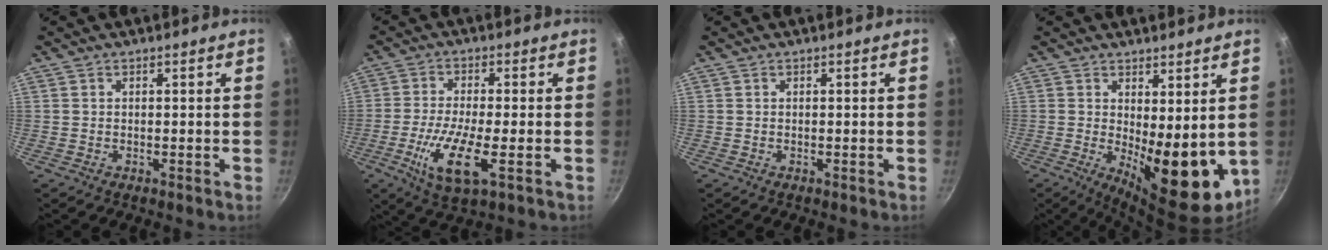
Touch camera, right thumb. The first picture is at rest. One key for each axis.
{"total": 10.6, "fx": -3.0, "fy": 3.0, "fz": 9.7, "tx": -0.196, "ty": -0.007, "tz": -0.060}
{"total": 0.0}
{"total": 12.8, "fx": 0.7, "fy": 5.2, "fz": 11.6, "tx": -0.131, "ty": -0.030, "tz": 0.024}